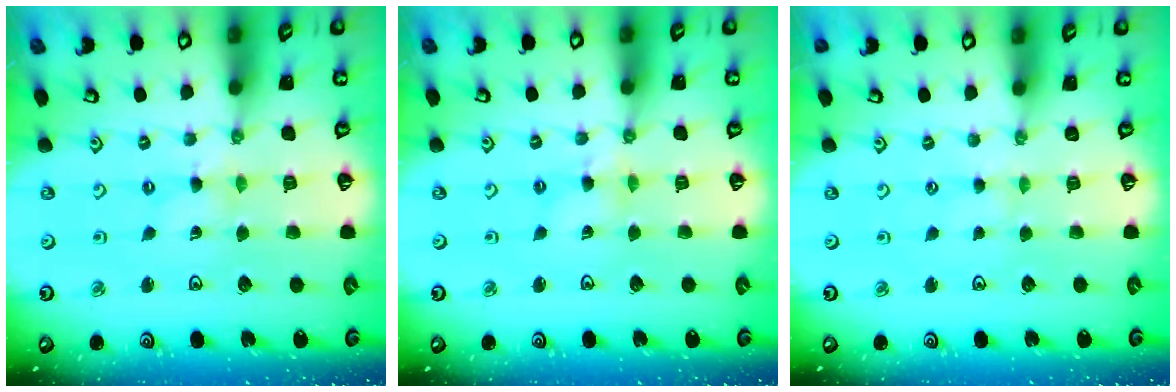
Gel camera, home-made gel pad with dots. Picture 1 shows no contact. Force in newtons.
{"total": 3.3, "press": 3.3, "slide": 0.3}
{"total": 0.8, "press": 0.8, "slide": 0.3}